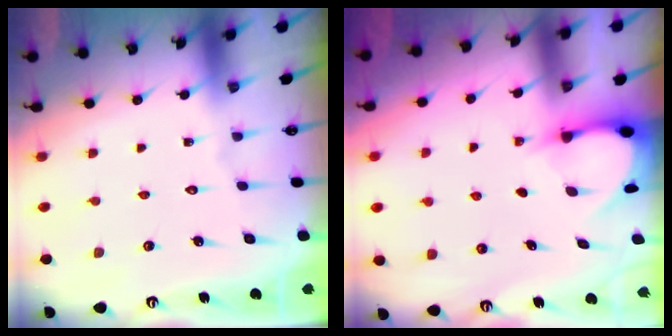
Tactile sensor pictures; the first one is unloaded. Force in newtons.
{"total": 3.2, "press": 3.1, "slide": 0.4}